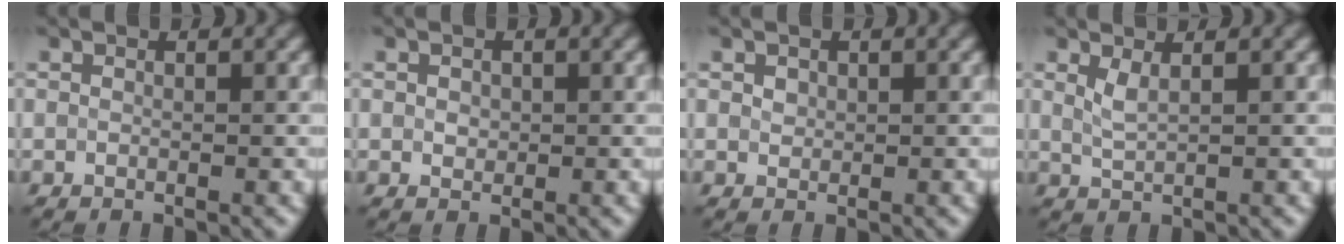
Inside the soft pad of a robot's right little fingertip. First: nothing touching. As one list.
[{"total": 0.9, "force": [0.2, 0.8, 0.5], "torque": [-0.011, 0.003, 0.002]}, {"total": 0.8, "force": [0.4, 0.6, 0.3], "torque": [-0.006, 0.002, 0.007]}, {"total": 1.5, "force": [0.9, 0.2, 1.1], "torque": [-0.032, 0.001, 0.022]}]